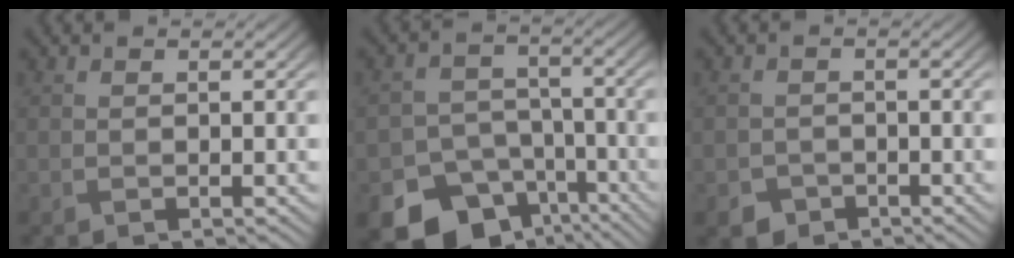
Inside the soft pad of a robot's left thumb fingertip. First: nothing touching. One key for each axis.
{"total": 13.6, "fx": -8.8, "fy": 9.3, "fz": 4.8, "tx": -0.098, "ty": -0.038, "tz": -0.129}
{"total": 2.2, "fx": -1.5, "fy": 1.5, "fz": 0.5, "tx": -0.008, "ty": -0.005, "tz": -0.033}